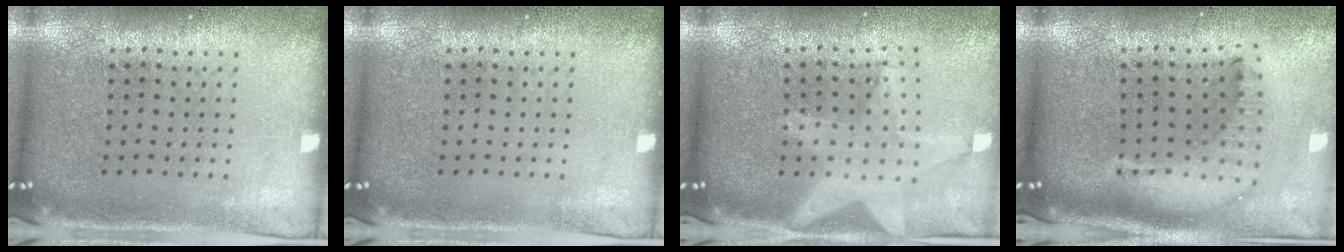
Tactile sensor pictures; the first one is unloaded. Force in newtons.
{"total": 0.0}
{"total": 2.2, "press": 1.8, "slide": 1.2}
{"total": 2.1, "press": 1.6, "slide": 1.3}